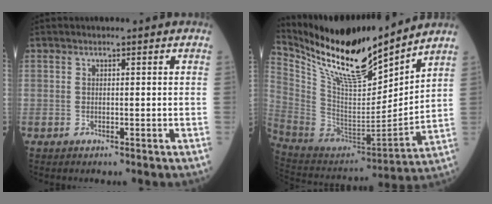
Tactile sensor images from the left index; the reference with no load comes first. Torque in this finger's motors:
{"motor_torque": [1.15, -0.99, 0.27, 0.12]}